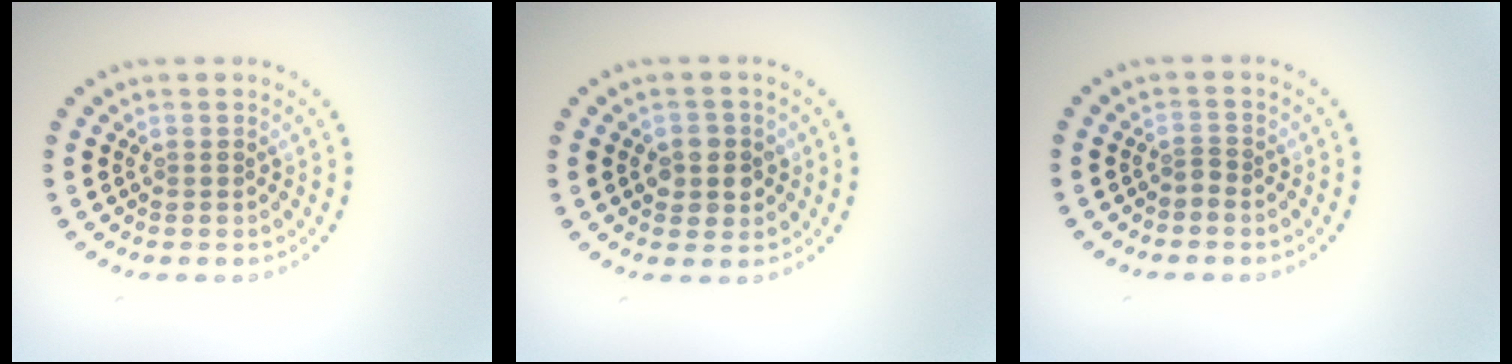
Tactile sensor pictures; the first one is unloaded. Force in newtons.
{"total": 2.7, "press": 2.5, "slide": 0.8}
{"total": 0.5, "press": 0.2, "slide": 0.5}